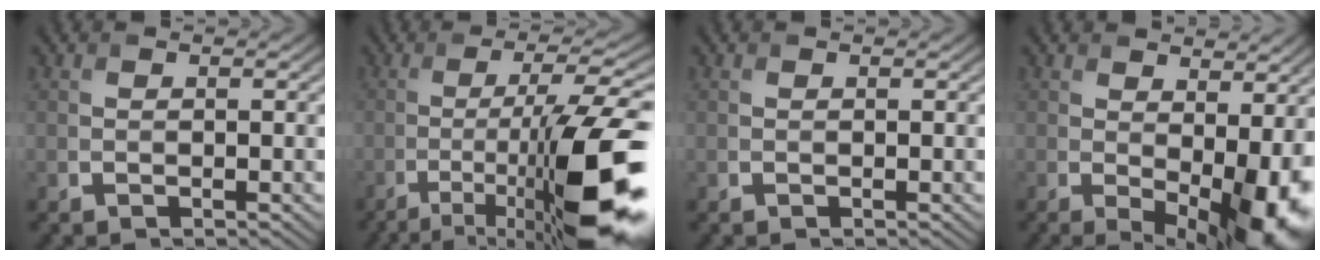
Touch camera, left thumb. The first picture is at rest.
{"total": 14.7, "force": [-5.9, 3.2, 13.1], "torque": [-0.198, 0.010, -0.094]}
{"total": 0.0}
{"total": 9.6, "force": [-1.3, 4.4, 8.4], "torque": [-0.110, -0.020, 0.007]}